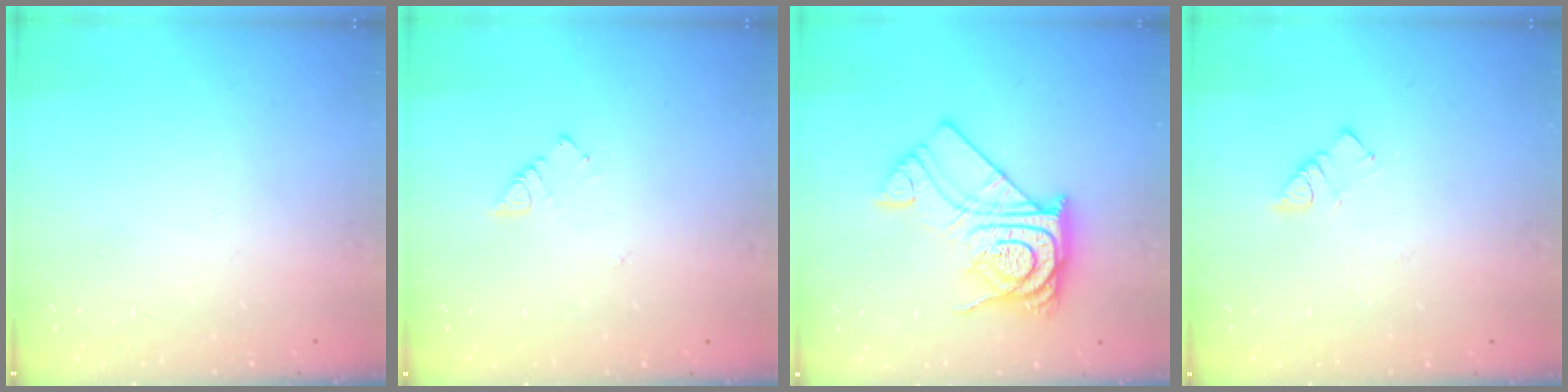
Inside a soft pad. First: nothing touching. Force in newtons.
{"total": 3.0, "press": 2.9, "slide": 0.4}
{"total": 15.9, "press": 15.9, "slide": 1.4}
{"total": 3.6, "press": 3.6, "slide": 0.4}